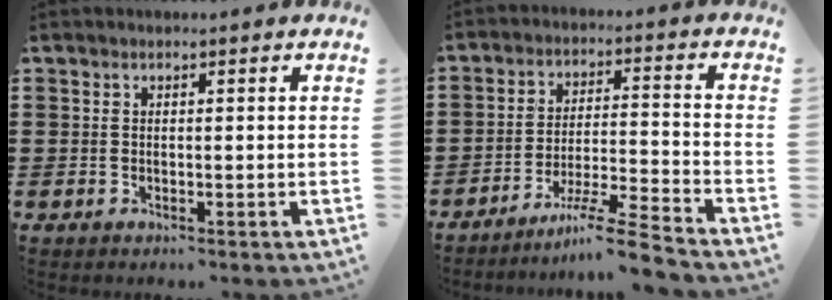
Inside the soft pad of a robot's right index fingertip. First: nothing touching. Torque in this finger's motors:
{"motor_torque": [1.77, -0.37, 0.21, 0.09]}